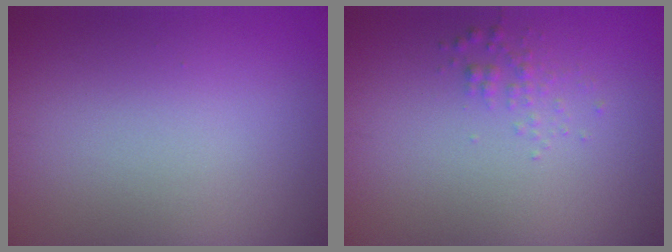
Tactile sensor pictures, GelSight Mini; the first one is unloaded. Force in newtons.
{"total": 1.1, "press": 1.1, "slide": 0.0}